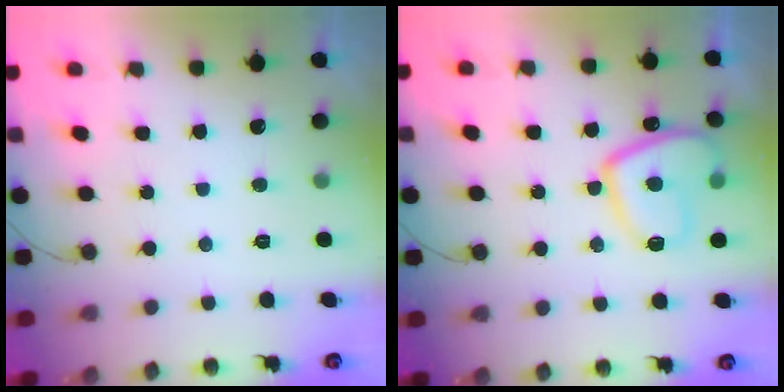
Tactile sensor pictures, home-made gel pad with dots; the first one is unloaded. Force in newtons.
{"total": 12.4, "press": 12.3, "slide": 1.2}